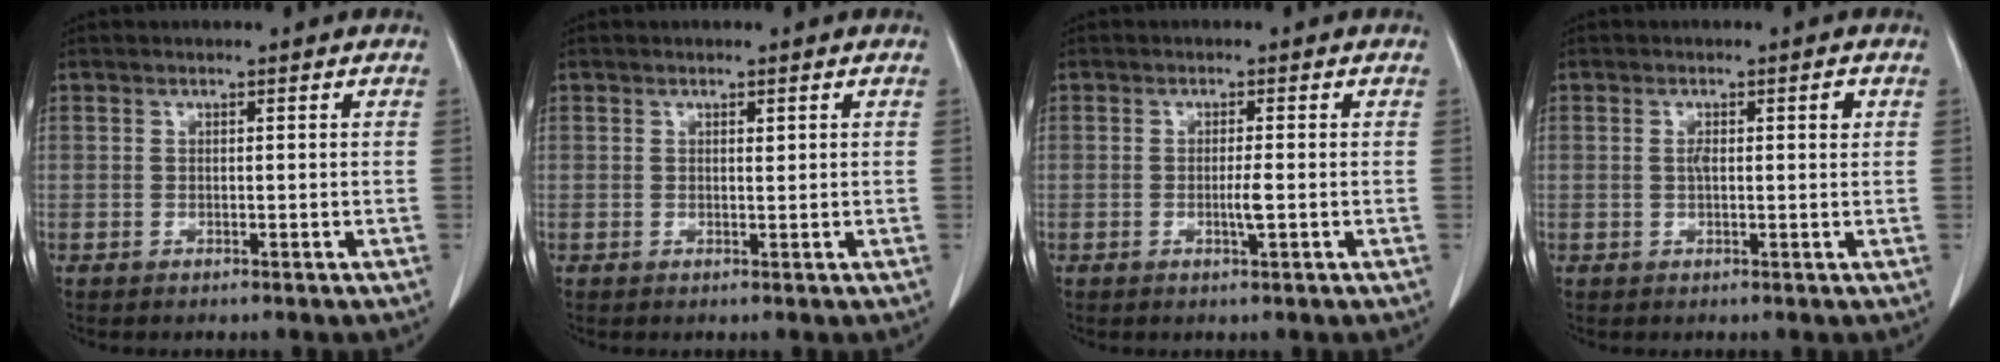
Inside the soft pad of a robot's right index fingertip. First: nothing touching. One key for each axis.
{"total": 0.5, "fx": 0.3, "fy": 0.1, "fz": 0.4, "tx": -0.012, "ty": -0.003, "tz": 0.005}
{"total": 1.9, "fx": -0.5, "fy": -0.1, "fz": 1.9, "tx": -0.037, "ty": -0.004, "tz": -0.007}
{"total": 2.7, "fx": 0.6, "fy": 0.8, "fz": 2.5, "tx": -0.046, "ty": 0.011, "tz": 0.011}